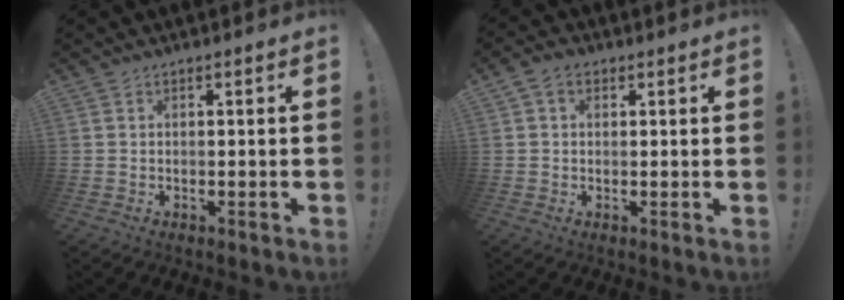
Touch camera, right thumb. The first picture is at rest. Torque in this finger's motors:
{"motor_torque": [0.00, 0.00, 0.03, 0.02, 0.00]}